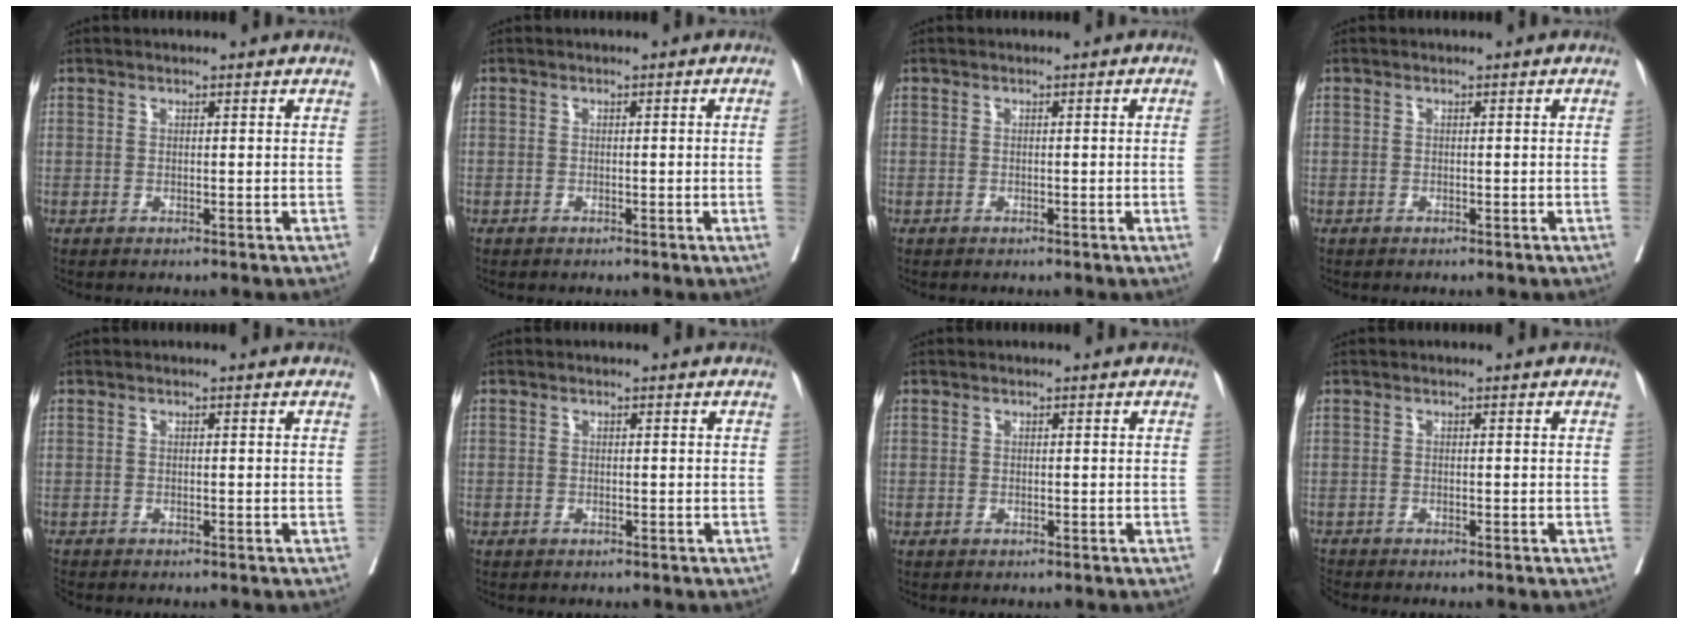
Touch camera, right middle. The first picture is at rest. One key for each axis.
{"total": 1.2, "fx": -0.4, "fy": -0.3, "fz": 1.2, "tx": -0.020, "ty": 0.002, "tz": -0.006}
{"total": 1.0, "fx": -0.3, "fy": -0.3, "fz": 0.9, "tx": -0.016, "ty": 0.001, "tz": -0.003}
{"total": 0.0}
{"total": 2.1, "fx": -2.0, "fy": 0.4, "fz": 0.5, "tx": -0.013, "ty": -0.006, "tz": -0.034}
{"total": 0.7, "fx": -0.5, "fy": 0.5, "fz": -0.1, "tx": -0.010, "ty": 0.003, "tz": -0.009}
{"total": 0.0}
{"total": 1.9, "fx": -1.9, "fy": -0.3, "fz": -0.2, "tx": -0.003, "ty": -0.009, "tz": -0.037}